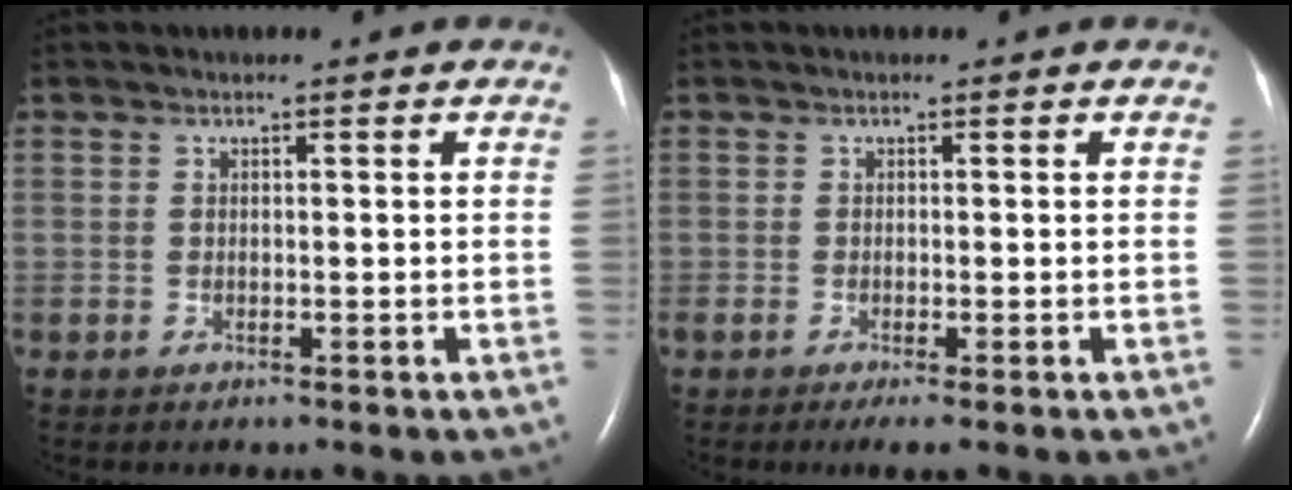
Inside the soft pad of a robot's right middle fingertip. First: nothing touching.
{"total": 1.9, "force": [-1.0, 0.2, 1.5], "torque": [-0.030, -0.007, -0.018]}